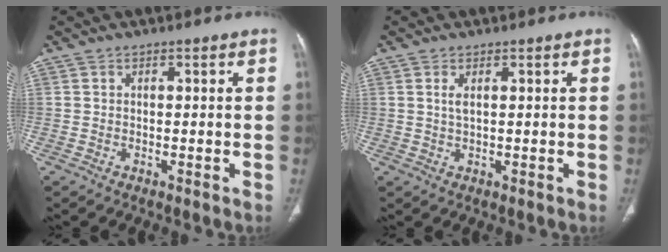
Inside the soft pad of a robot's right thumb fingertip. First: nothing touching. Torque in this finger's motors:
{"motor_torque": [-0.37, -0.26, 0.13, 0.55, 0.09]}